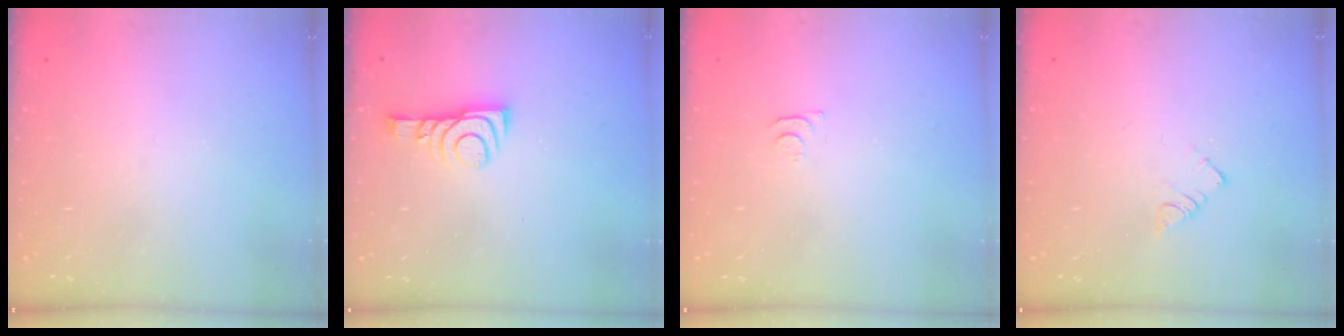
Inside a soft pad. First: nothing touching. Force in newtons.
{"total": 9.1, "press": 9.1, "slide": 0.4}
{"total": 3.4, "press": 3.4, "slide": 0.5}
{"total": 3.6, "press": 3.6, "slide": 0.2}